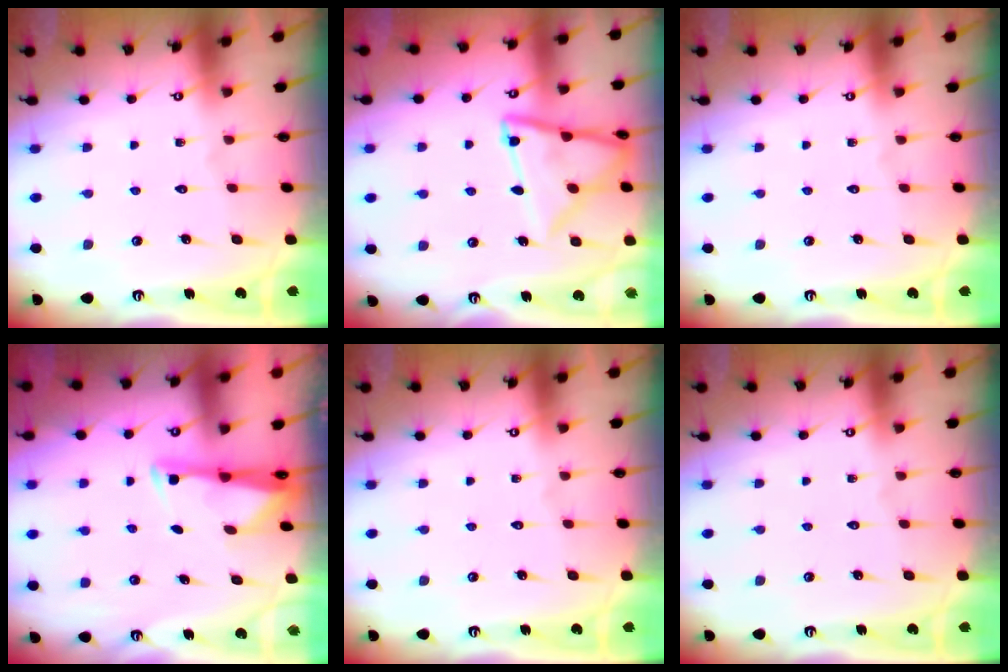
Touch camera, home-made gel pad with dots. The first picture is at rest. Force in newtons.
{"total": 13.6, "press": 13.6, "slide": 1.1}
{"total": 0.0}
{"total": 2.9, "press": 2.9, "slide": 0.4}
{"total": 0.0}
{"total": 0.0}